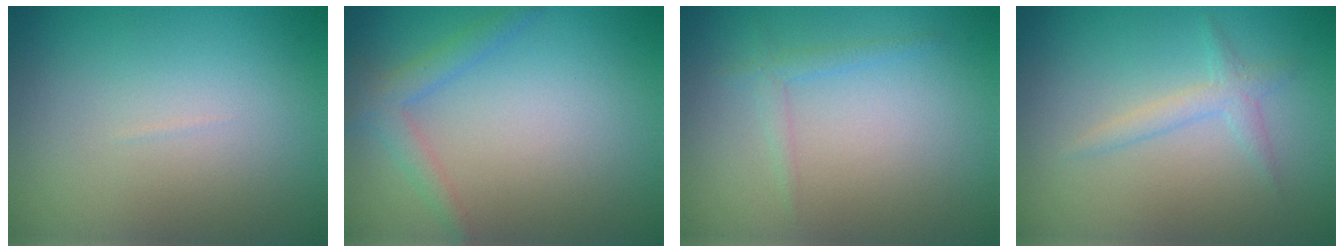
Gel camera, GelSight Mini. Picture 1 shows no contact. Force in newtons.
{"total": 2.2, "press": 2.2, "slide": 0.0}
{"total": 1.2, "press": 1.2, "slide": 0.1}
{"total": 1.5, "press": 1.5, "slide": 0.1}